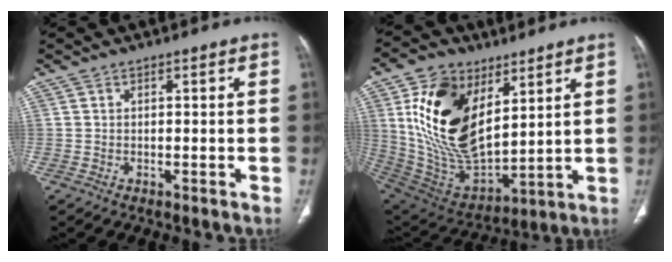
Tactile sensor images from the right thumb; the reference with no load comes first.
{"total": 22.7, "force": [7.6, 13.1, 17.0], "torque": [-0.301, -0.038, 0.155]}